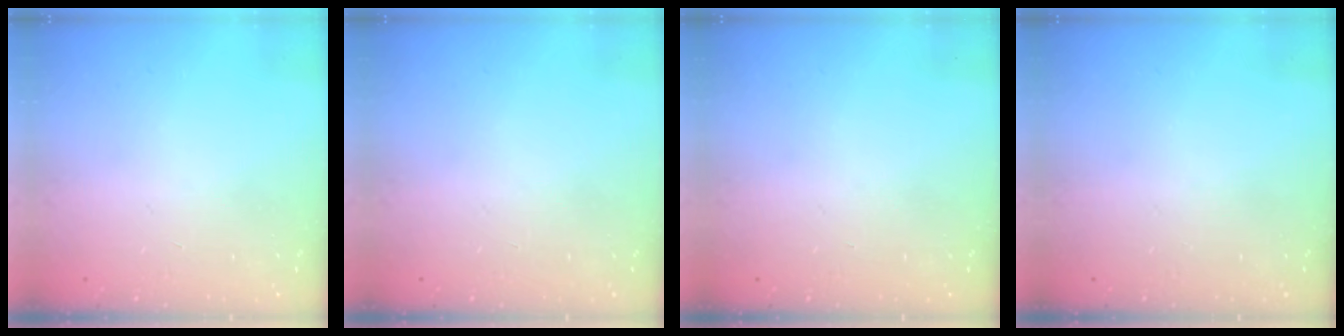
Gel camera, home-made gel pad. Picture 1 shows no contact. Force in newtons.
{"total": 0.0}
{"total": 0.0}
{"total": 0.0}